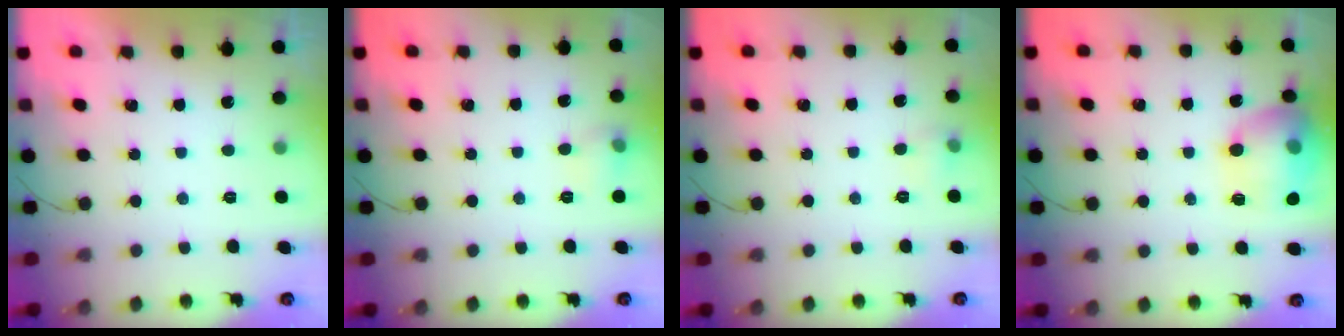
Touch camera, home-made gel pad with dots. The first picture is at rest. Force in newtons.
{"total": 6.3, "press": 6.1, "slide": 1.7}
{"total": 4.3, "press": 4.1, "slide": 1.4}
{"total": 16.4, "press": 16.3, "slide": 1.5}